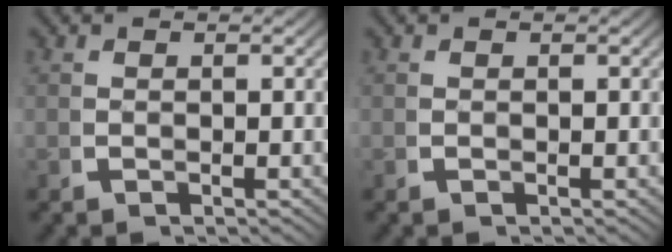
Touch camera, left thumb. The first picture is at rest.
{"total": 0.0}